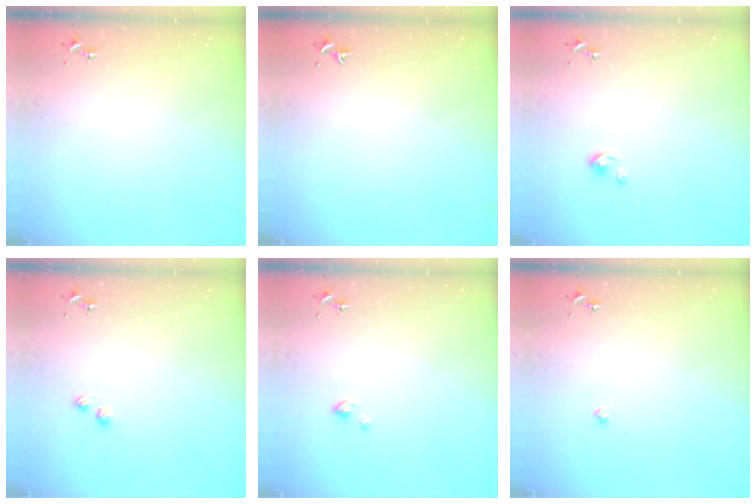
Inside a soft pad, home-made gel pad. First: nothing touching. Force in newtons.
{"total": 0.0}
{"total": 4.1, "press": 4.1, "slide": 0.3}
{"total": 3.8, "press": 3.8, "slide": 0.5}
{"total": 1.4, "press": 1.4, "slide": 0.1}
{"total": 2.1, "press": 2.1, "slide": 0.3}